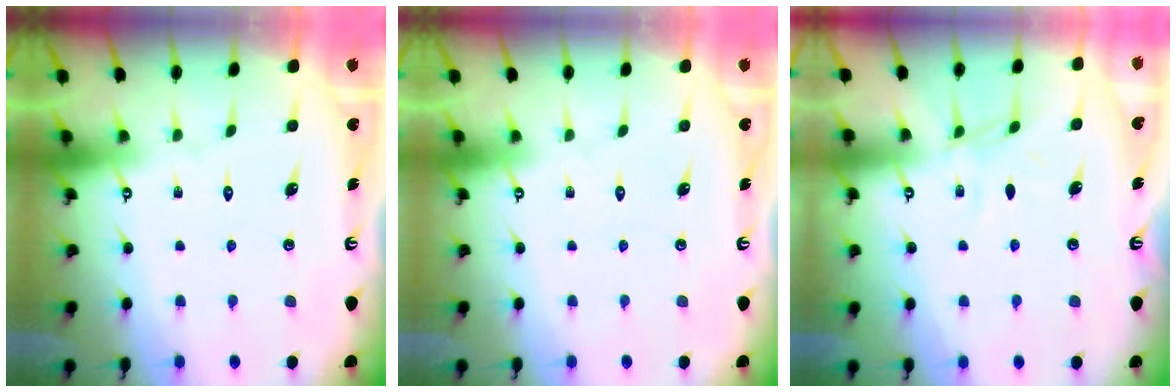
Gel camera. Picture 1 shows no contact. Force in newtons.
{"total": 0.0}
{"total": 5.9, "press": 5.9, "slide": 0.7}